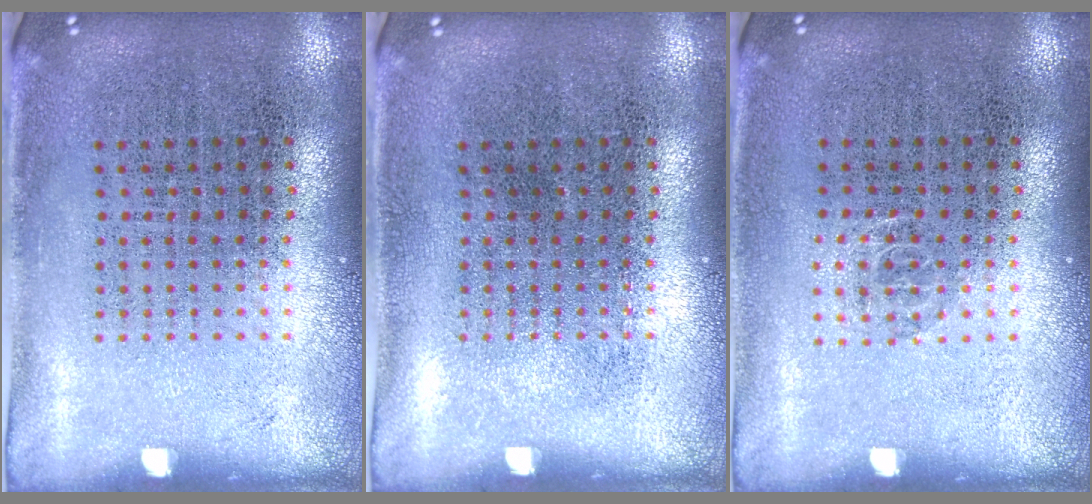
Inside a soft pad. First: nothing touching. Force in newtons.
{"total": 0.0}
{"total": 0.6, "press": 0.4, "slide": 0.4}